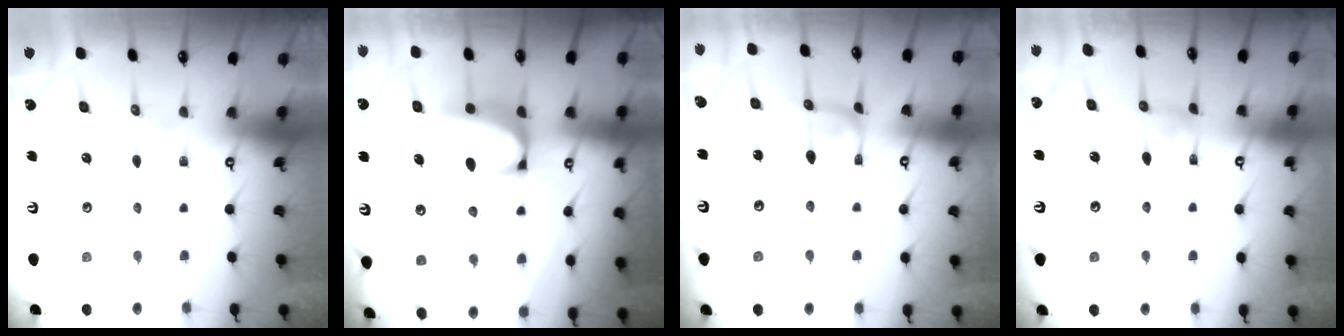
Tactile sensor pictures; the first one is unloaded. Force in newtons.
{"total": 2.2, "press": 1.9, "slide": 1.0}
{"total": 2.1, "press": 2.1, "slide": 0.0}
{"total": 1.0, "press": 0.9, "slide": 0.4}